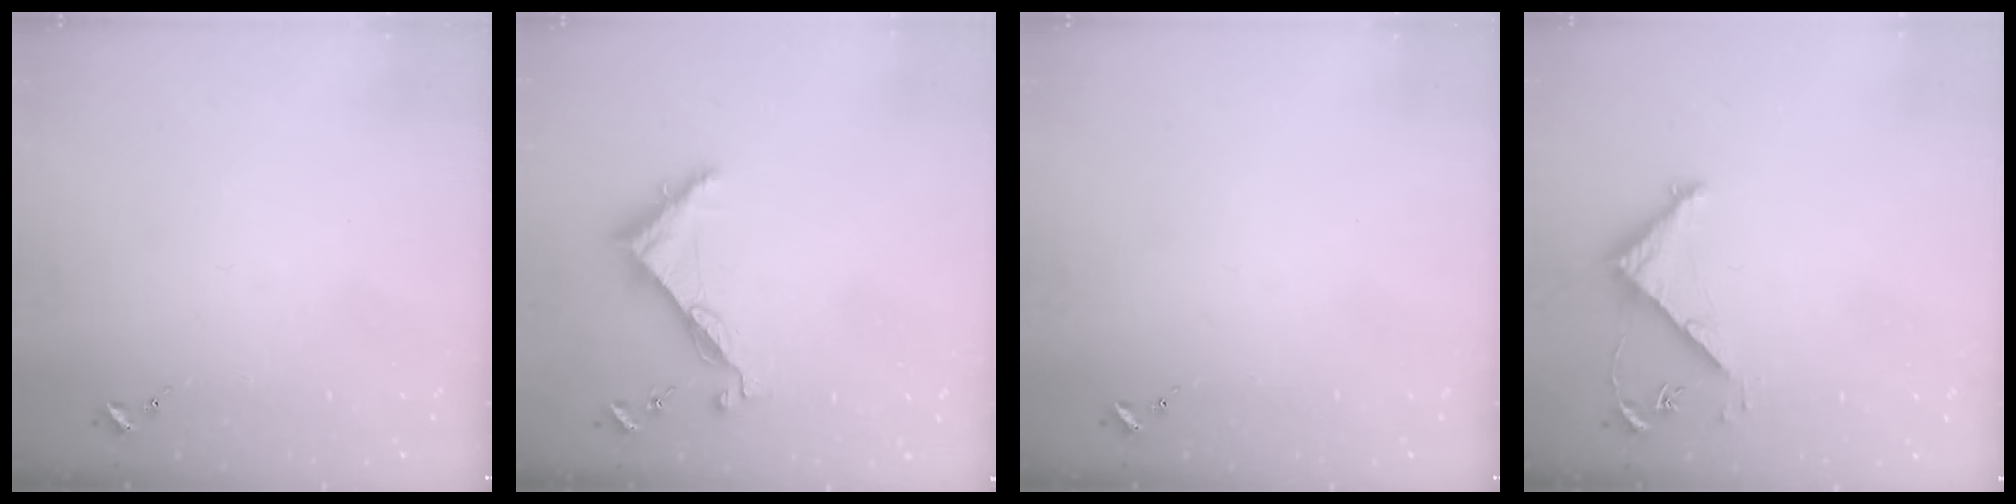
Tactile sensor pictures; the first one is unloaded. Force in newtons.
{"total": 6.8, "press": 6.8, "slide": 0.3}
{"total": 0.0}
{"total": 4.8, "press": 4.8, "slide": 0.3}